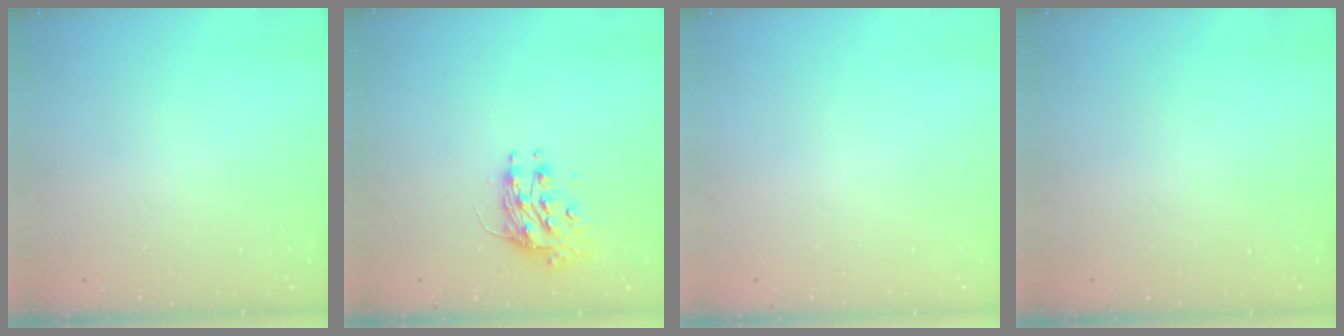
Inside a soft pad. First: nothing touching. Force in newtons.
{"total": 10.4, "press": 10.3, "slide": 0.8}
{"total": 0.0}
{"total": 0.0}